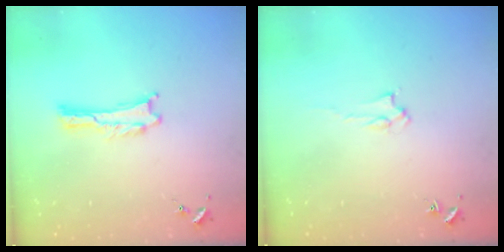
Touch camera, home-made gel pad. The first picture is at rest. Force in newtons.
{"total": 1.6, "press": 1.6, "slide": 0.2}